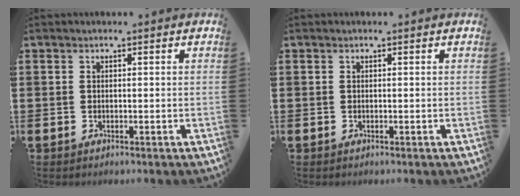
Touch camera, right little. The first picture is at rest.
{"total": 0.0}